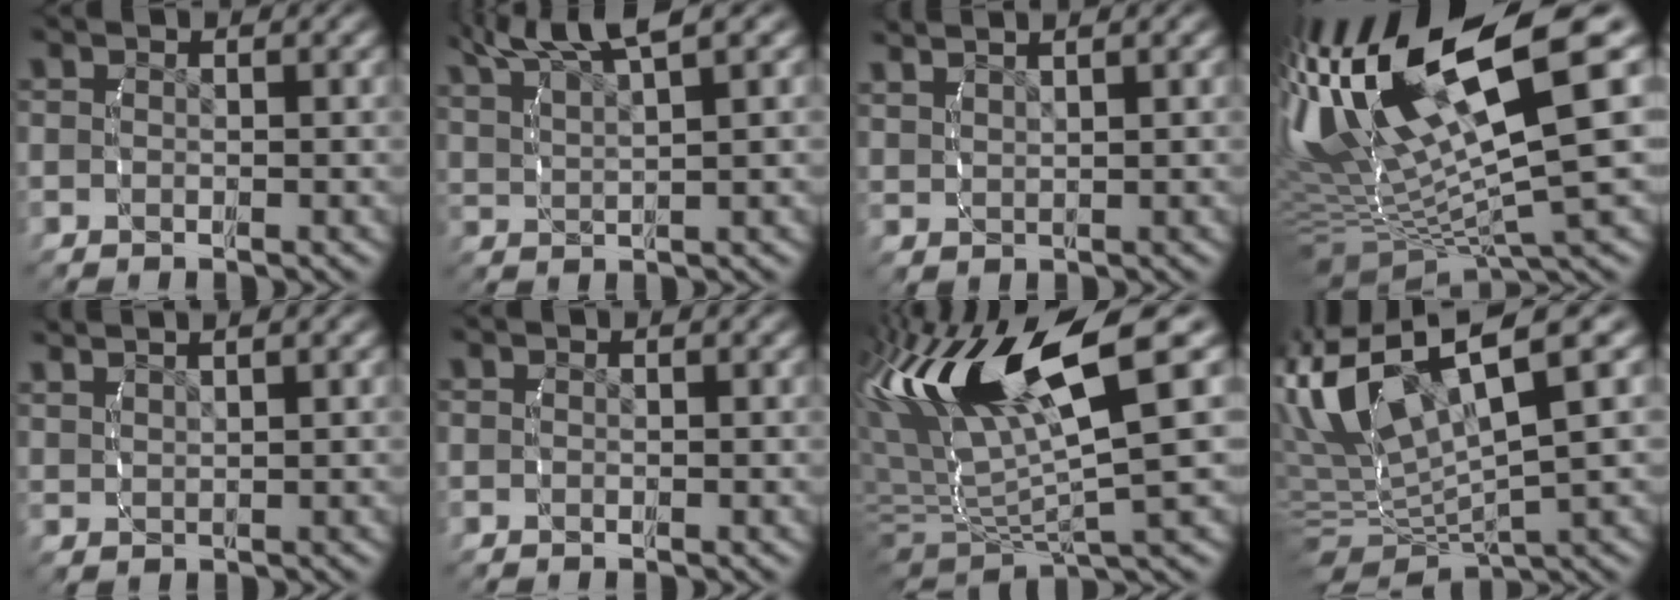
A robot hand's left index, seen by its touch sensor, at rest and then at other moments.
{"total": 5.6, "force": [5.1, 0.3, 2.4], "torque": [-0.041, 0.013, 0.090]}
{"total": 3.4, "force": [3.1, 0.0, 1.5], "torque": [-0.013, 0.014, 0.058]}
{"total": 15.3, "force": [3.3, 8.6, 12.2], "torque": [-0.253, -0.024, 0.072]}
{"total": 3.0, "force": [2.8, -0.2, 1.2], "torque": [-0.009, 0.013, 0.053]}
{"total": 0.0}
{"total": 11.5, "force": [3.8, 5.4, 9.5], "torque": [-0.199, 0.006, 0.072]}
{"total": 10.4, "force": [3.3, 5.8, 7.9], "torque": [-0.178, -0.014, 0.069]}